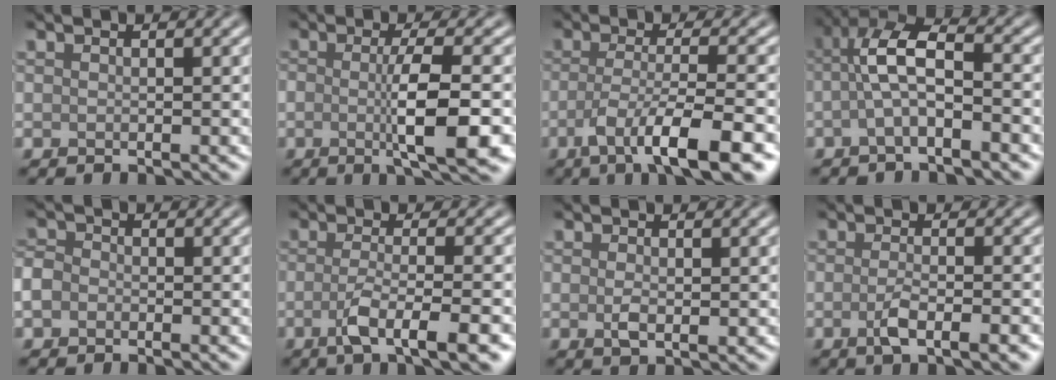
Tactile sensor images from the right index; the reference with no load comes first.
{"total": 6.3, "force": [-1.1, 1.1, 6.1], "torque": [-0.101, -0.003, -0.021]}
{"total": 7.9, "force": [-3.5, 1.7, 6.9], "torque": [-0.110, -0.006, -0.065]}
{"total": 5.1, "force": [-0.9, 1.7, 4.8], "torque": [-0.098, 0.019, -0.027]}
{"total": 2.0, "force": [-0.7, 1.7, 0.9], "torque": [-0.015, 0.000, -0.020]}
{"total": 5.5, "force": [-2.1, 1.4, 4.9], "torque": [-0.084, -0.006, -0.040]}
{"total": 1.7, "force": [0.0, 0.8, 1.5], "torque": [-0.030, -0.003, 0.002]}
{"total": 3.6, "force": [-1.4, 1.0, 3.2], "torque": [-0.057, -0.001, -0.028]}